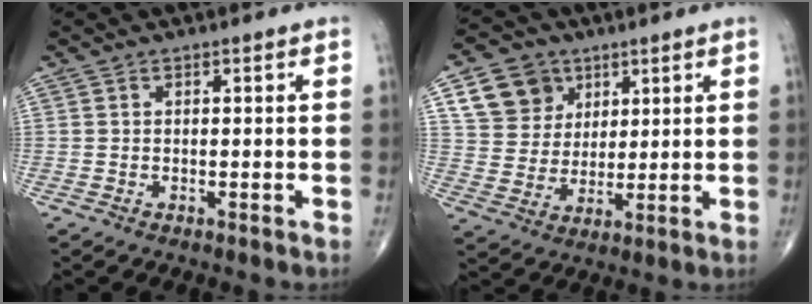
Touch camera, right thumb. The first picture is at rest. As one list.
[{"total": 10.8, "force": [5.0, 8.9, 3.5], "torque": [-0.035, -0.015, 0.096]}]